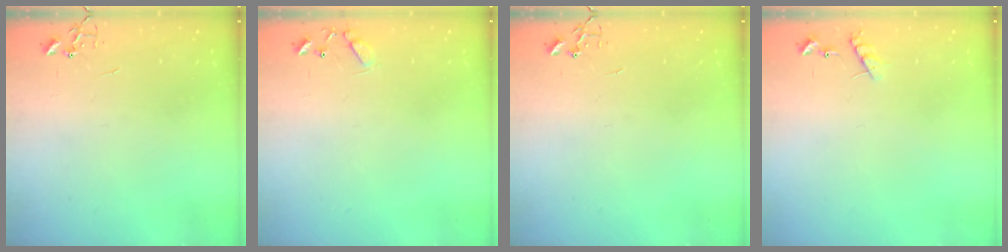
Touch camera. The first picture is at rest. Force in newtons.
{"total": 7.7, "press": 7.7, "slide": 0.5}
{"total": 0.0}
{"total": 6.7, "press": 6.7, "slide": 0.4}